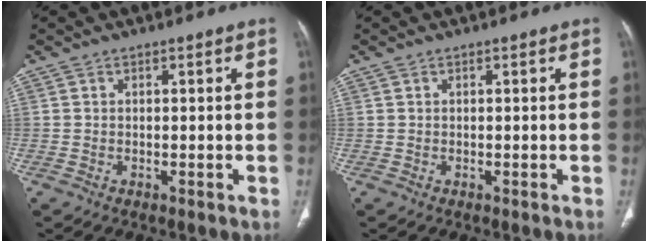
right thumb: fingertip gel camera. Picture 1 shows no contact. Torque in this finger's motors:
{"motor_torque": [-0.08, -0.14, 0.45, -0.01, 0.02]}